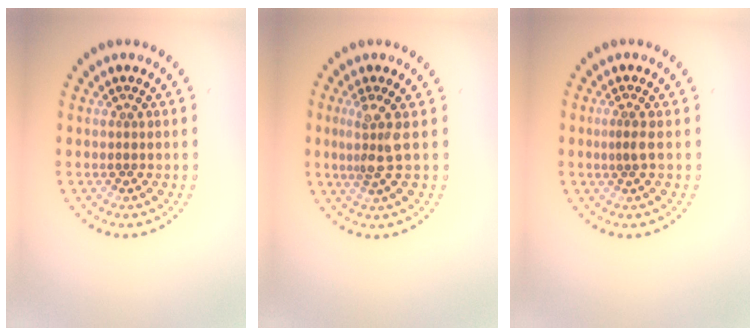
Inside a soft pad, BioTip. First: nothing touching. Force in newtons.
{"total": 2.4, "press": 1.9, "slide": 1.4}
{"total": 1.0, "press": 0.6, "slide": 0.8}